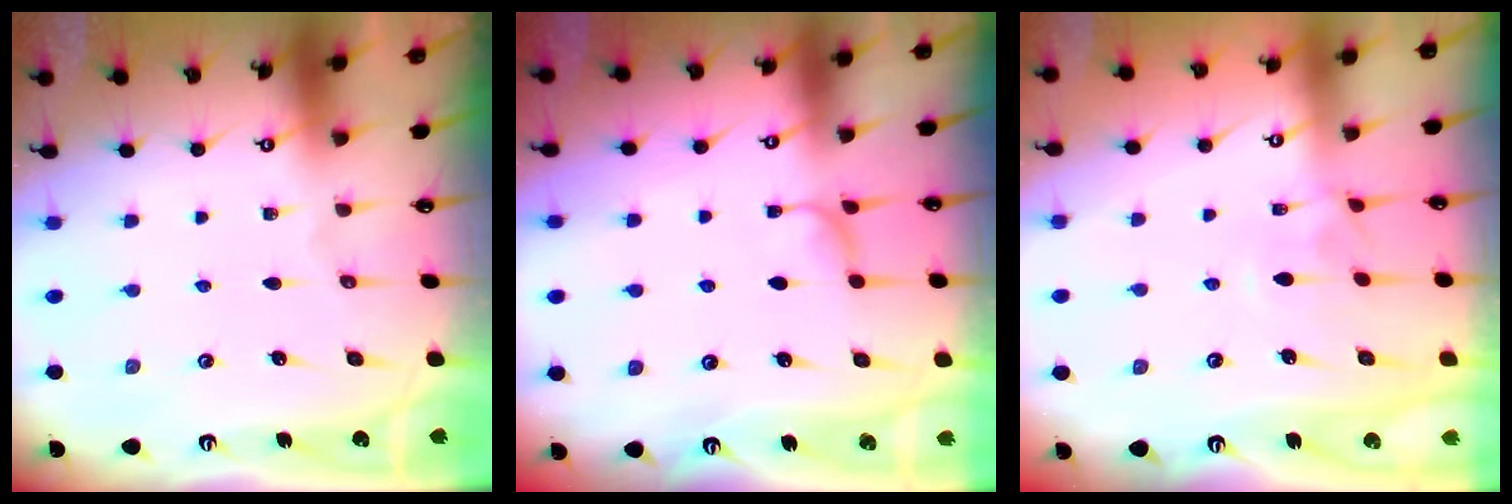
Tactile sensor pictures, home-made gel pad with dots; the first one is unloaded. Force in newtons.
{"total": 2.0, "press": 1.9, "slide": 0.4}
{"total": 2.4, "press": 2.4, "slide": 0.7}